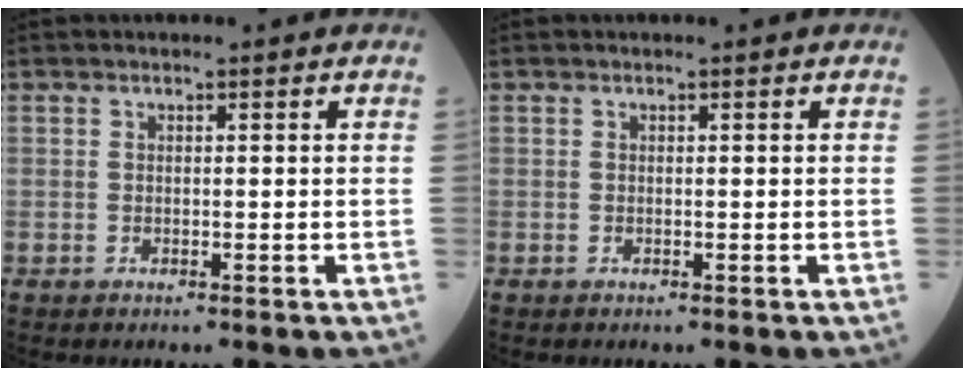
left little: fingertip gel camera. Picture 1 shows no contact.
{"total": 0.0}